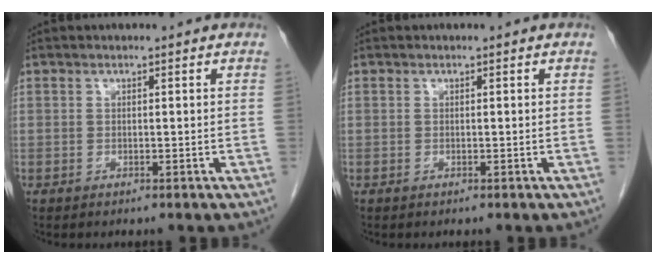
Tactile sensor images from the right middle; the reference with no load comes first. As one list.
[{"total": 0.0}]